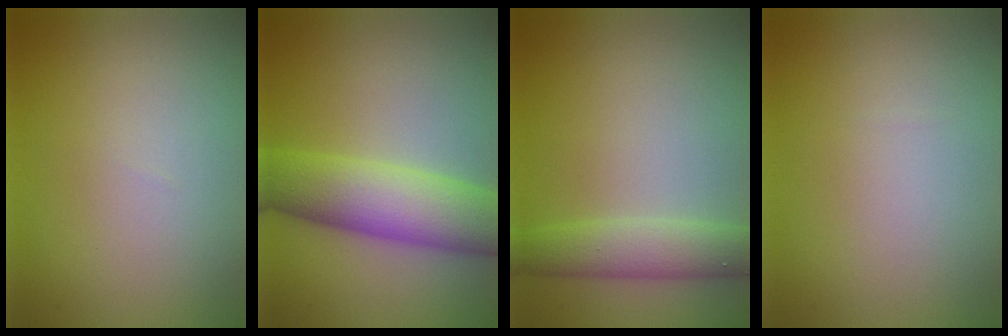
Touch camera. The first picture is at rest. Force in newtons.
{"total": 7.8, "press": 7.8, "slide": 0.1}
{"total": 3.8, "press": 3.8, "slide": 0.1}
{"total": 0.0}